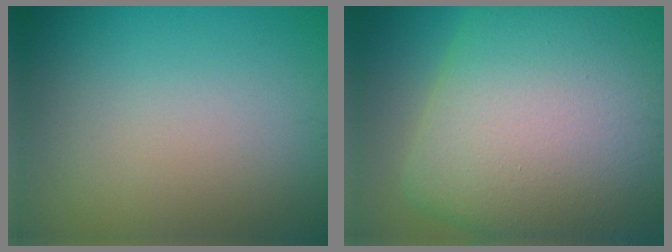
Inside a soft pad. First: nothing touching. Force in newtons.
{"total": 16.8, "press": 16.8, "slide": 0.9}